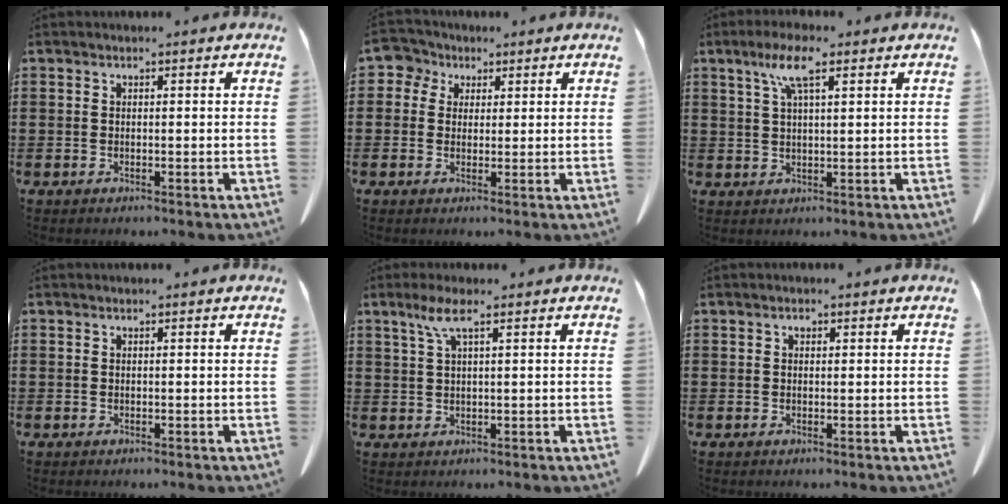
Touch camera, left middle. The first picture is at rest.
{"total": 3.9, "force": [1.6, 3.4, 1.0], "torque": [-0.032, 0.007, 0.024]}
{"total": 6.1, "force": [3.2, 1.4, 5.0], "torque": [-0.107, 0.011, 0.053]}
{"total": 0.0}
{"total": 3.9, "force": [2.0, 0.5, 3.3], "torque": [-0.071, 0.005, 0.034]}
{"total": 0.8, "force": [0.2, 0.5, 0.5], "torque": [-0.013, 0.004, 0.004]}